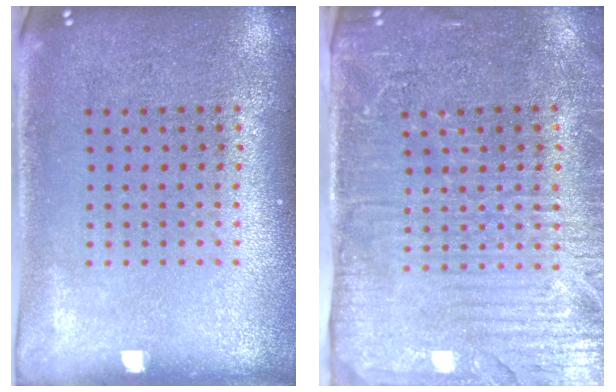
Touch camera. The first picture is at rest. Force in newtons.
{"total": 4.2, "press": 3.7, "slide": 2.0}